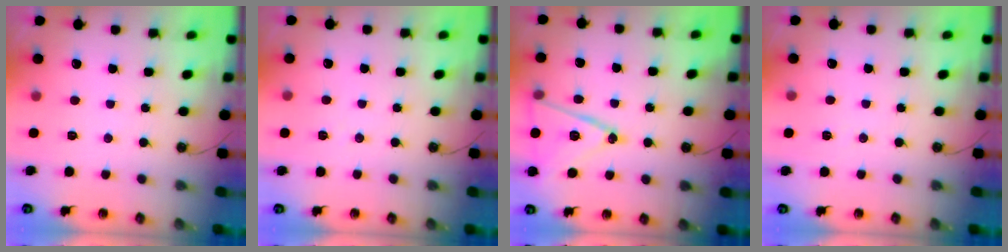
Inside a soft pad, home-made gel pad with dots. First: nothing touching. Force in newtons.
{"total": 5.1, "press": 2.7, "slide": 4.3}
{"total": 15.6, "press": 15.2, "slide": 3.4}
{"total": 2.6, "press": 1.7, "slide": 1.9}